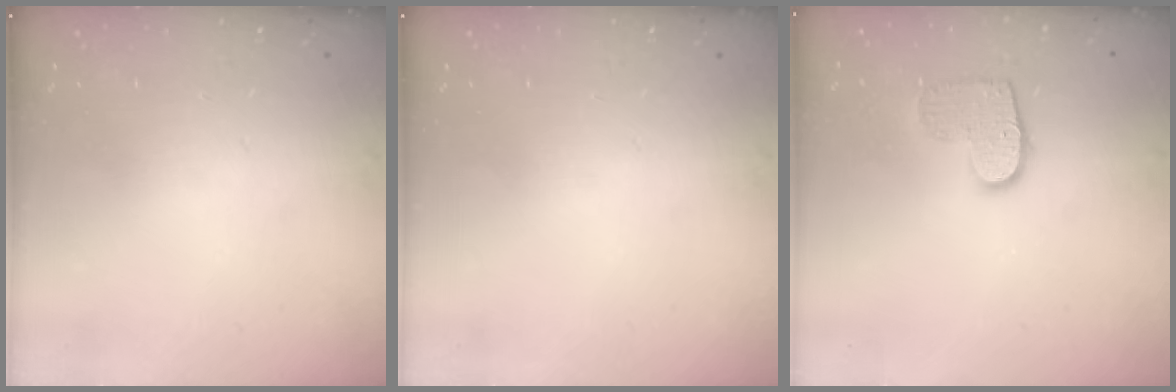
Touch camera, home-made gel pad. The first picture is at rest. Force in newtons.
{"total": 0.0}
{"total": 9.8, "press": 9.8, "slide": 0.3}